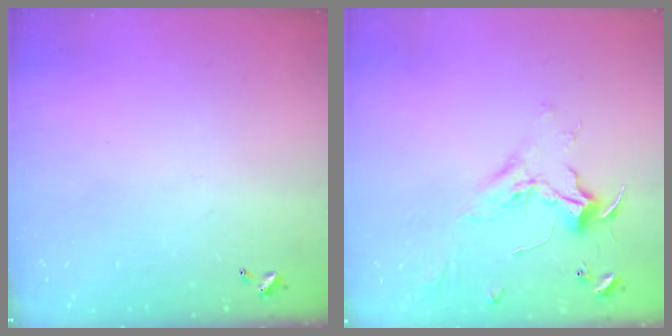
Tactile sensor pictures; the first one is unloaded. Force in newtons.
{"total": 2.3, "press": 2.2, "slide": 0.7}